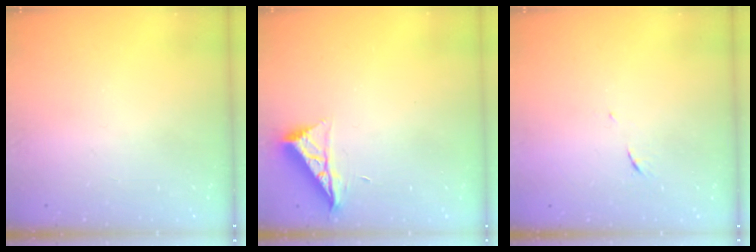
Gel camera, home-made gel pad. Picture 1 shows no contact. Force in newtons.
{"total": 6.6, "press": 6.6, "slide": 0.3}
{"total": 5.1, "press": 5.1, "slide": 0.4}